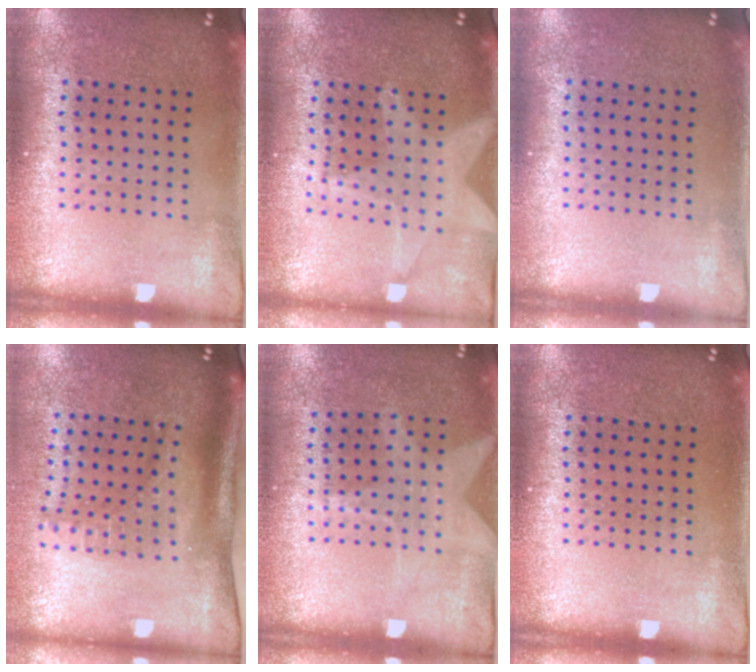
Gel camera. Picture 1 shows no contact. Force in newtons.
{"total": 2.0, "press": 1.7, "slide": 1.1}
{"total": 0.0}
{"total": 2.1, "press": 1.4, "slide": 1.6}
{"total": 1.2, "press": 1.1, "slide": 0.3}
{"total": 0.0}